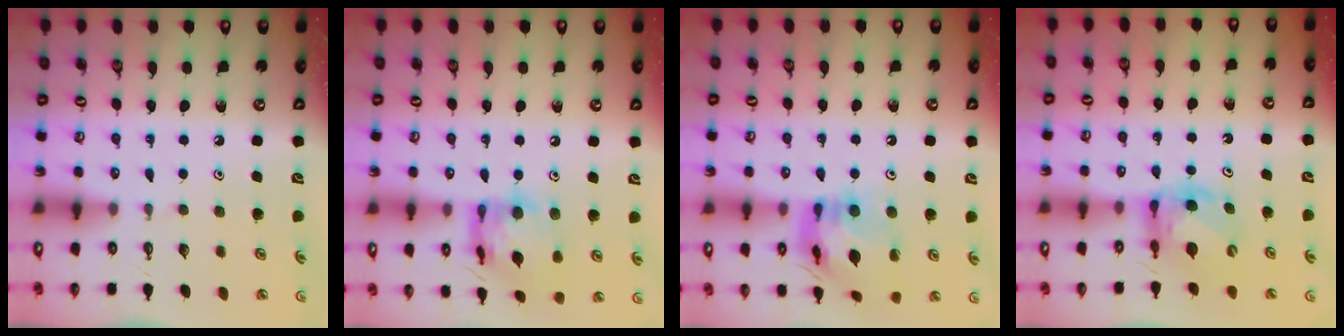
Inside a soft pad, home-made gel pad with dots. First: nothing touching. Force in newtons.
{"total": 14.6, "press": 14.5, "slide": 1.2}
{"total": 15.8, "press": 15.7, "slide": 1.7}
{"total": 6.1, "press": 6.1, "slide": 0.1}